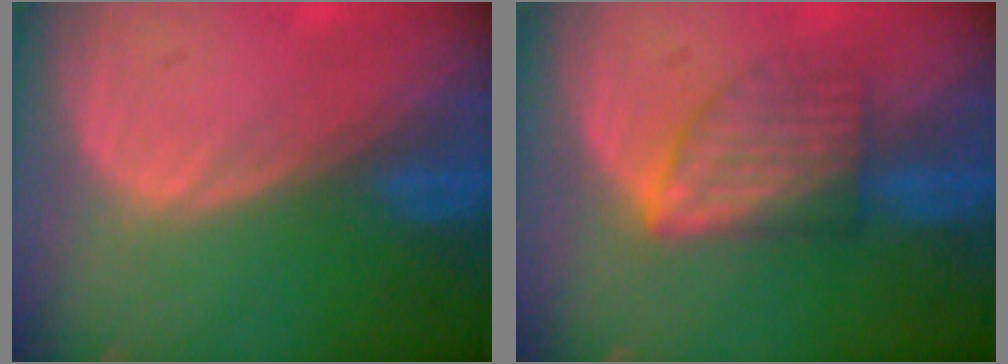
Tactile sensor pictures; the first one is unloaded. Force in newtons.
{"total": 6.0, "press": 6.0, "slide": 0.7}